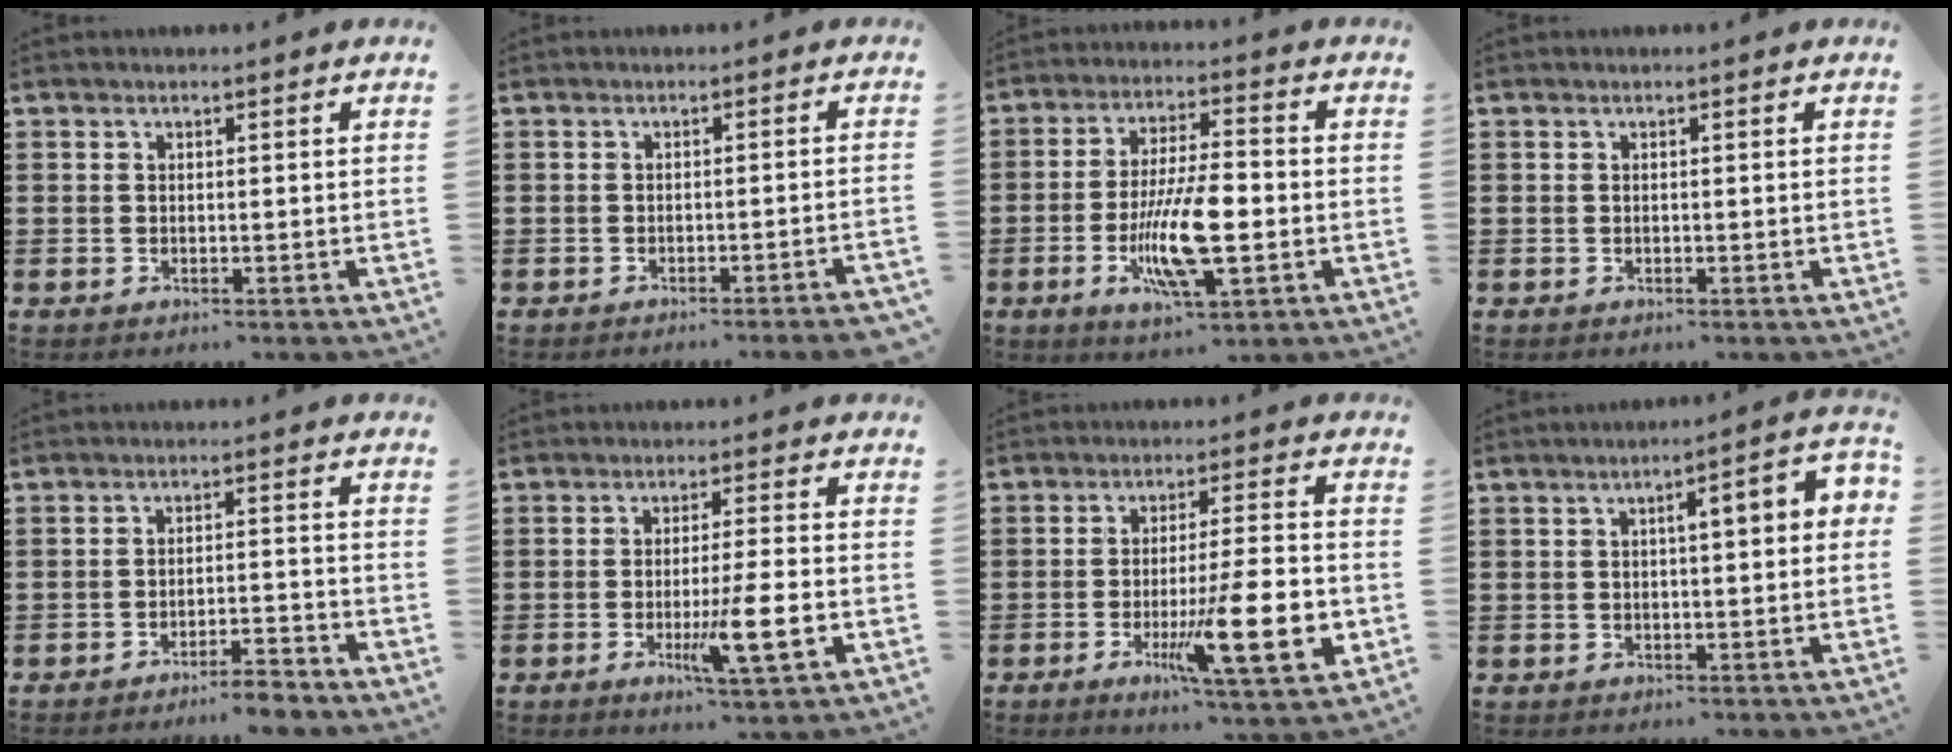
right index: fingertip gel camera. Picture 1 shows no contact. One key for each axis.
{"total": 1.8, "fx": -1.5, "fy": -0.3, "fz": 0.9, "tx": -0.015, "ty": 0.000, "tz": -0.030}
{"total": 12.2, "fx": -3.1, "fy": 3.7, "fz": 11.2, "tx": -0.219, "ty": -0.007, "tz": -0.054}
{"total": 0.0}
{"total": 3.8, "fx": -3.6, "fy": -0.2, "fz": 1.2, "tx": -0.024, "ty": -0.003, "tz": -0.073}
{"total": 8.7, "fx": -2.4, "fy": 0.8, "fz": 8.3, "tx": -0.153, "ty": -0.018, "tz": -0.043}
{"total": 14.9, "fx": -4.1, "fy": 2.8, "fz": 14.1, "tx": -0.226, "ty": -0.012, "tz": -0.061}
{"total": 4.6, "fx": 0.7, "fy": 0.8, "fz": 4.4, "tx": -0.065, "ty": 0.000, "tz": 0.004}